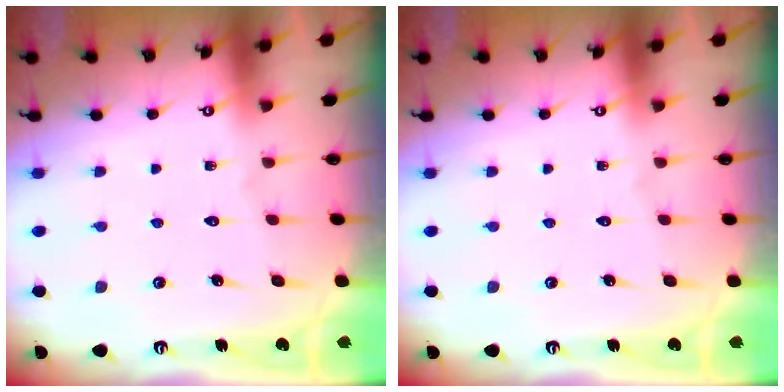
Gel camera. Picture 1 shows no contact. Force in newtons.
{"total": 0.0}